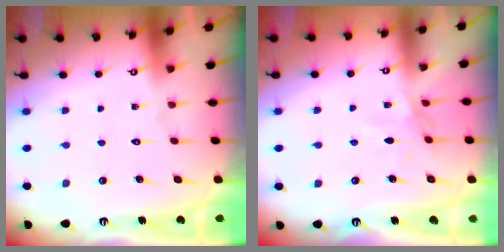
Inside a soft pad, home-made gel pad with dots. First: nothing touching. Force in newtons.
{"total": 2.9, "press": 2.8, "slide": 0.5}